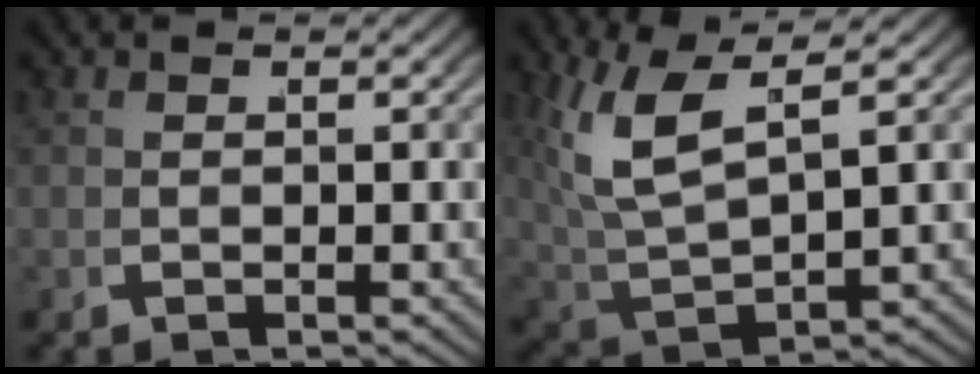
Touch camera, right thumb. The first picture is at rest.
{"total": 8.2, "force": [2.9, 5.0, 5.8], "torque": [-0.141, -0.013, 0.066]}